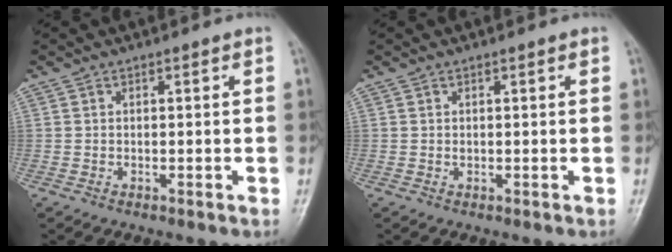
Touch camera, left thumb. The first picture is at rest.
{"total": 0.7, "force": [0.3, 0.3, 0.5], "torque": [-0.005, 0.000, 0.006]}